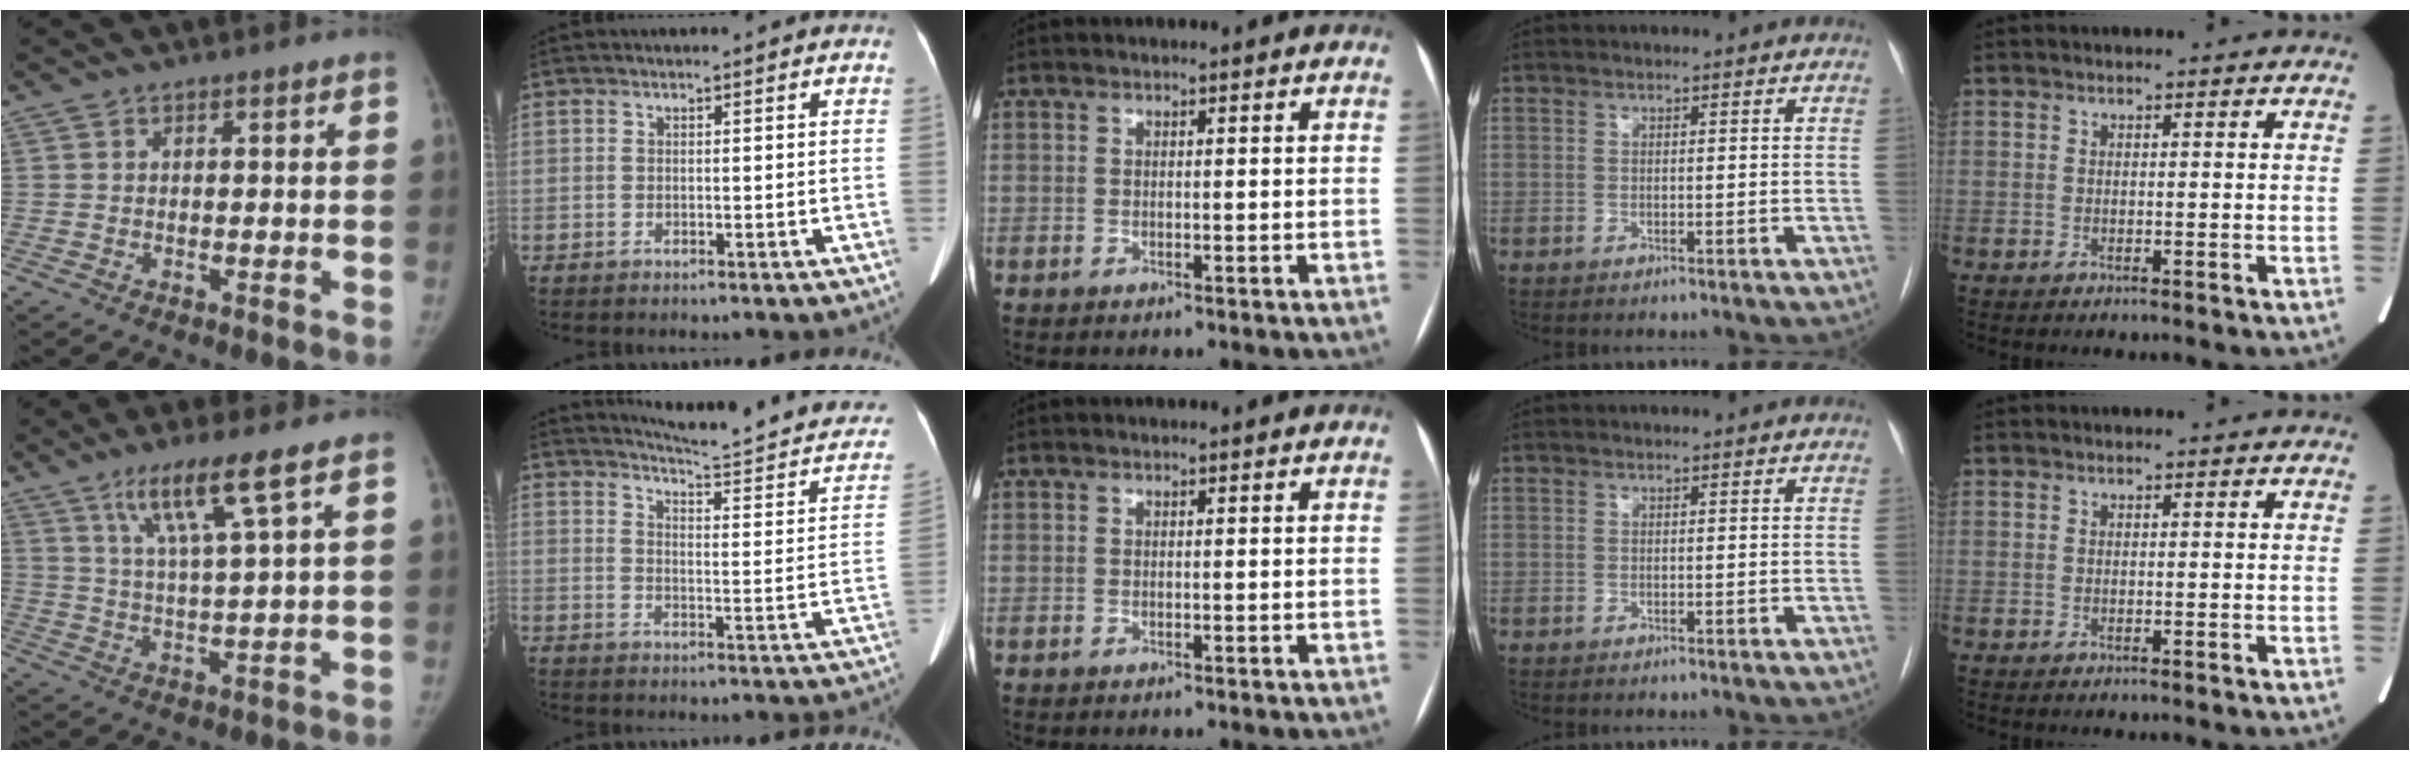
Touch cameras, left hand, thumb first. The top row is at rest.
{"thumb": {"total": 9.2, "force": [5.2, -0.3, 7.6], "torque": [-0.145, -0.023, 0.104]}, "index": {"total": 18.3, "force": [16.6, 1.9, 7.4], "torque": [-0.091, -0.058, 0.189]}}